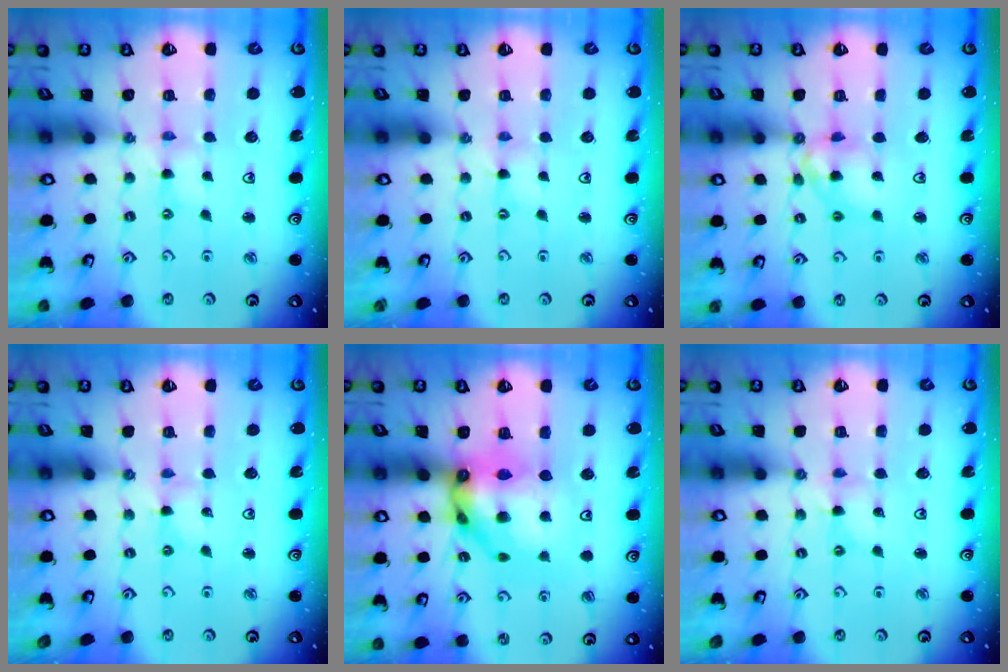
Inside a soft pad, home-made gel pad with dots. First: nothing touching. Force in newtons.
{"total": 0.0}
{"total": 9.2, "press": 9.1, "slide": 0.9}
{"total": 0.0}
{"total": 14.9, "press": 14.8, "slide": 1.3}
{"total": 1.1, "press": 1.1, "slide": 0.1}